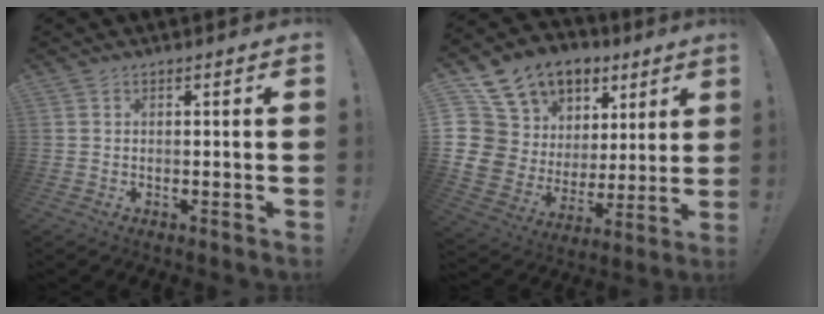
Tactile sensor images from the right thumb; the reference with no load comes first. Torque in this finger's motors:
{"motor_torque": [1.90, 2.48, 0.32, 0.30, 0.23]}